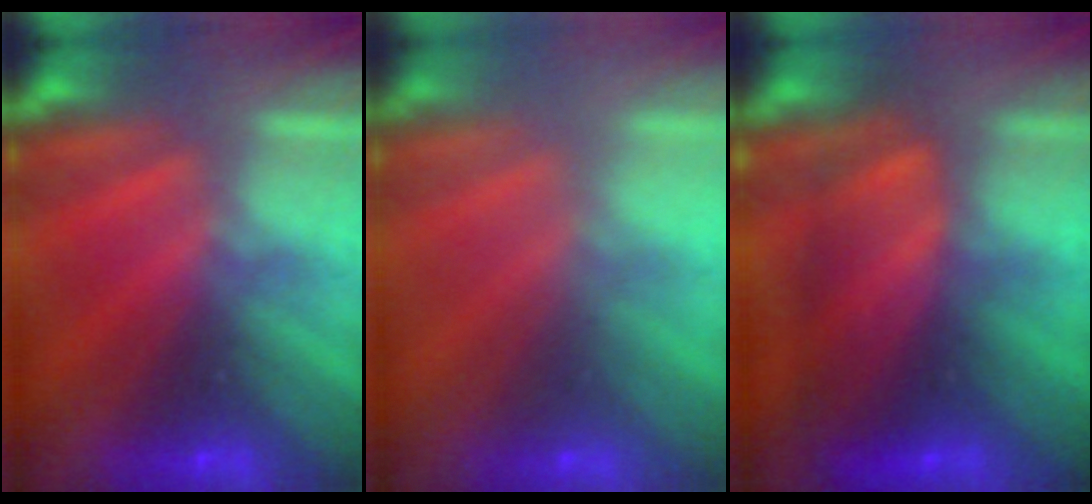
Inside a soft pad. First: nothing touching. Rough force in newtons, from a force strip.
{"total": 2.2}
{"total": 8.8}